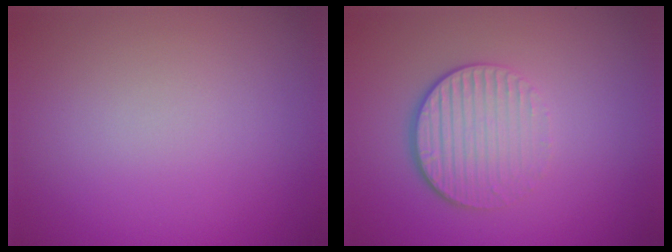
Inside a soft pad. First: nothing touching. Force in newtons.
{"total": 4.3, "press": 2.9, "slide": 3.2}